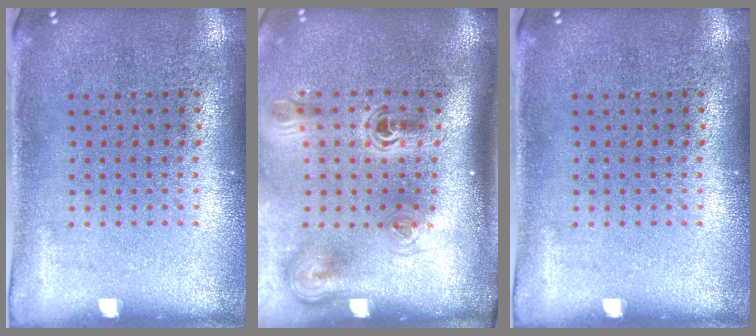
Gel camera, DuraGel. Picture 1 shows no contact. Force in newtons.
{"total": 2.3, "press": 1.5, "slide": 1.8}
{"total": 0.0}